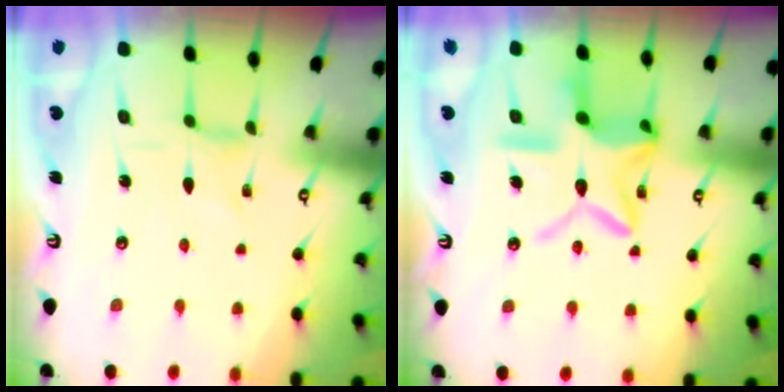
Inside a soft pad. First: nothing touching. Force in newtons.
{"total": 15.8, "press": 15.8, "slide": 1.3}